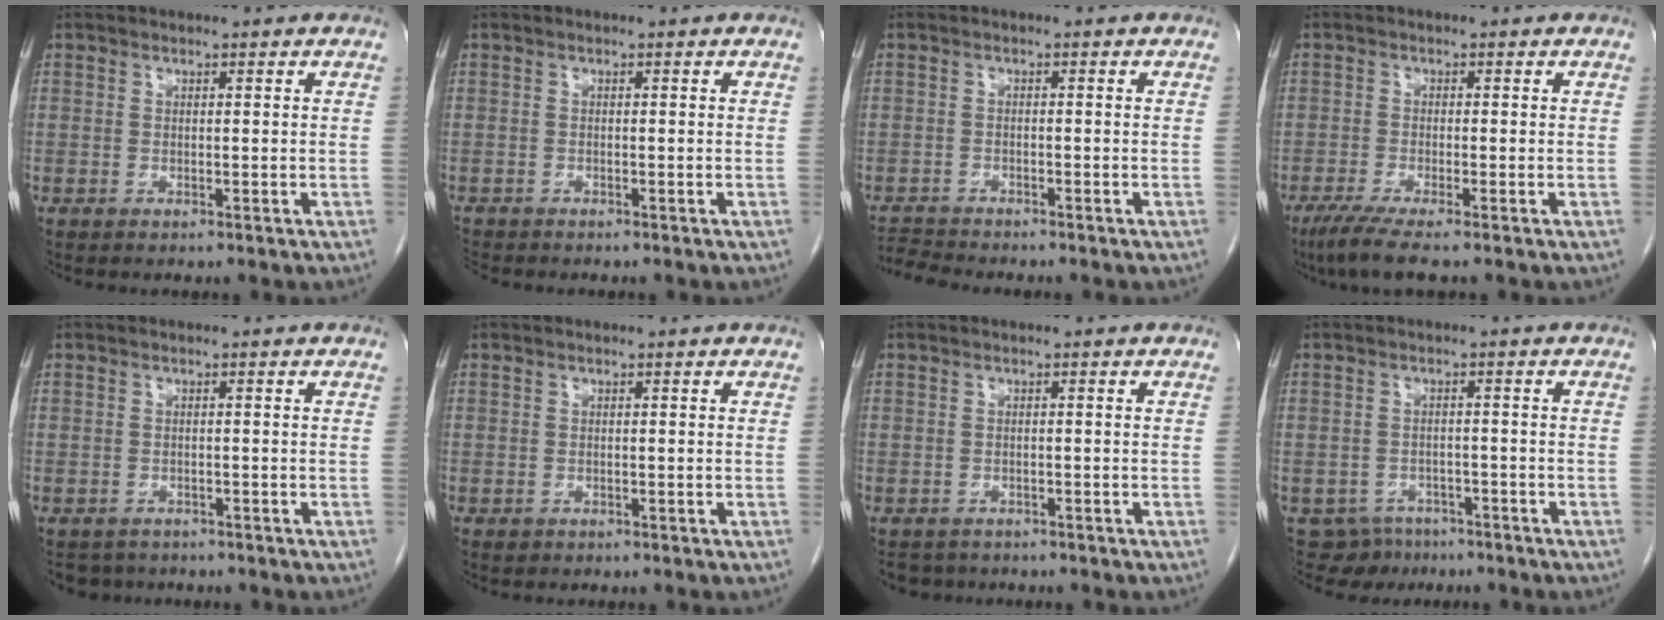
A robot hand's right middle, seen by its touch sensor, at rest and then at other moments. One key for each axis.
{"total": 1.7, "fx": -1.6, "fy": 0.4, "fz": 0.1, "tx": -0.005, "ty": -0.006, "tz": -0.029}
{"total": 3.3, "fx": -3.3, "fy": -0.4, "fz": 0.0, "tx": 0.000, "ty": -0.016, "tz": -0.060}
{"total": 4.9, "fx": -3.5, "fy": -0.1, "fz": 3.4, "tx": -0.063, "ty": -0.015, "tz": -0.065}
{"total": 3.3, "fx": -2.8, "fy": 1.9, "fz": 0.1, "tx": -0.001, "ty": 0.000, "tz": -0.040}
{"total": 0.5, "fx": -0.3, "fy": 0.4, "fz": 0.1, "tx": -0.007, "ty": 0.002, "tz": -0.001}
{"total": 3.3, "fx": -2.7, "fy": 1.8, "fz": 0.2, "tx": -0.002, "ty": 0.000, "tz": -0.040}
{"total": 5.2, "fx": -3.9, "fy": 3.5, "fz": -0.1, "tx": 0.008, "ty": 0.009, "tz": -0.053}